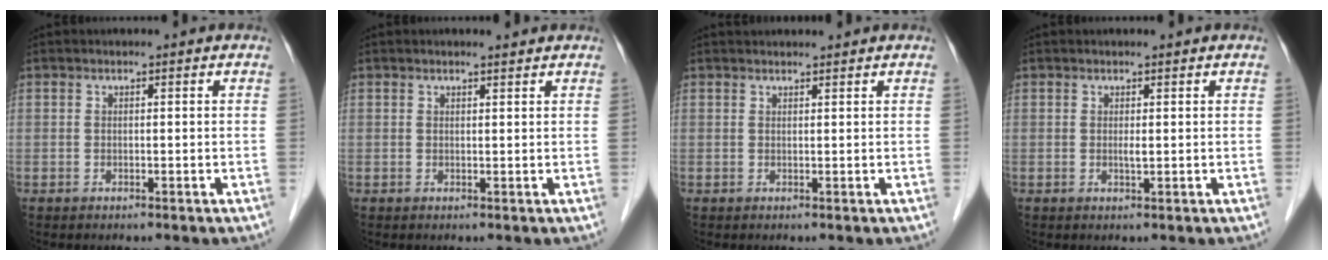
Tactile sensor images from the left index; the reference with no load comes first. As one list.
[{"total": 1.2, "force": [1.2, 0.1, 0.5], "torque": [-0.012, 0.004, 0.019]}, {"total": 3.0, "force": [3.0, 0.3, 0.6], "torque": [-0.008, 0.027, 0.043]}, {"total": 0.8, "force": [0.2, 0.1, 0.7], "torque": [-0.018, -0.001, 0.004]}]